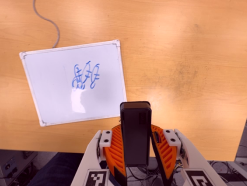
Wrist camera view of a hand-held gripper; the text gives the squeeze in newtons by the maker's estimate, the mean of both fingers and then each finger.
{"total": 6.5, "left": 5.9, "right": 7.1}